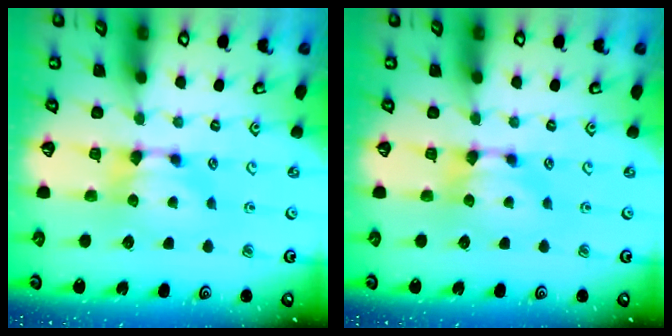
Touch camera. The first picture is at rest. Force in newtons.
{"total": 0.0}